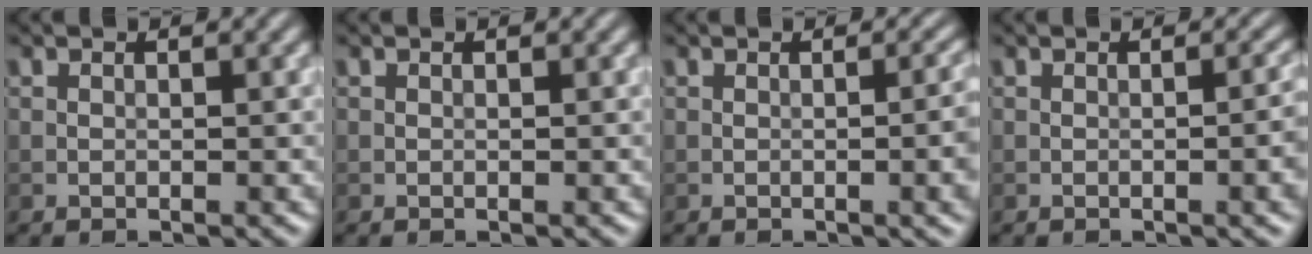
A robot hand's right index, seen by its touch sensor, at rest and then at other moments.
{"total": 0.0}
{"total": 5.3, "force": [-0.6, 2.1, 4.8], "torque": [-0.043, -0.005, -0.003]}
{"total": 4.2, "force": [-0.6, 1.5, 3.9], "torque": [-0.039, -0.002, -0.006]}